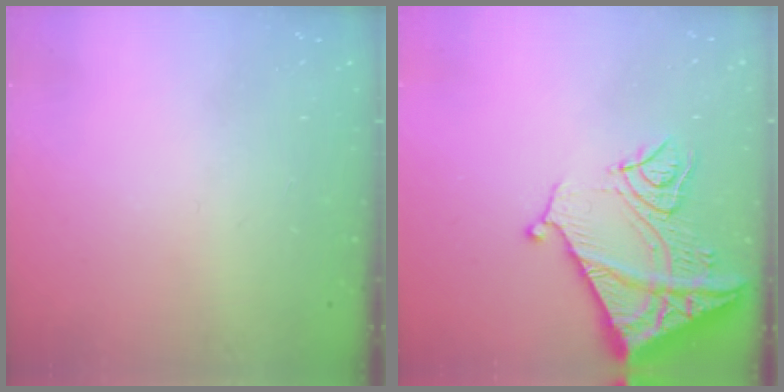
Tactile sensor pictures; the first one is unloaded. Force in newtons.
{"total": 15.1, "press": 15.1, "slide": 1.5}